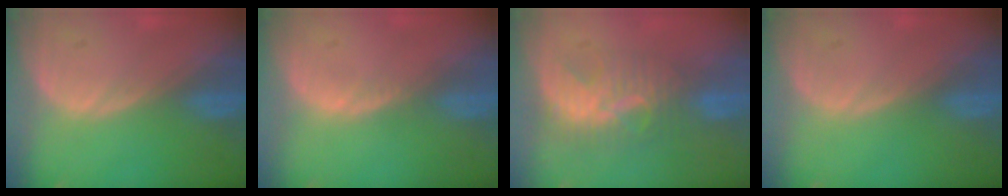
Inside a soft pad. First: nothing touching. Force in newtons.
{"total": 0.7, "press": 0.6, "slide": 0.3}
{"total": 7.8, "press": 7.2, "slide": 2.8}
{"total": 0.0}